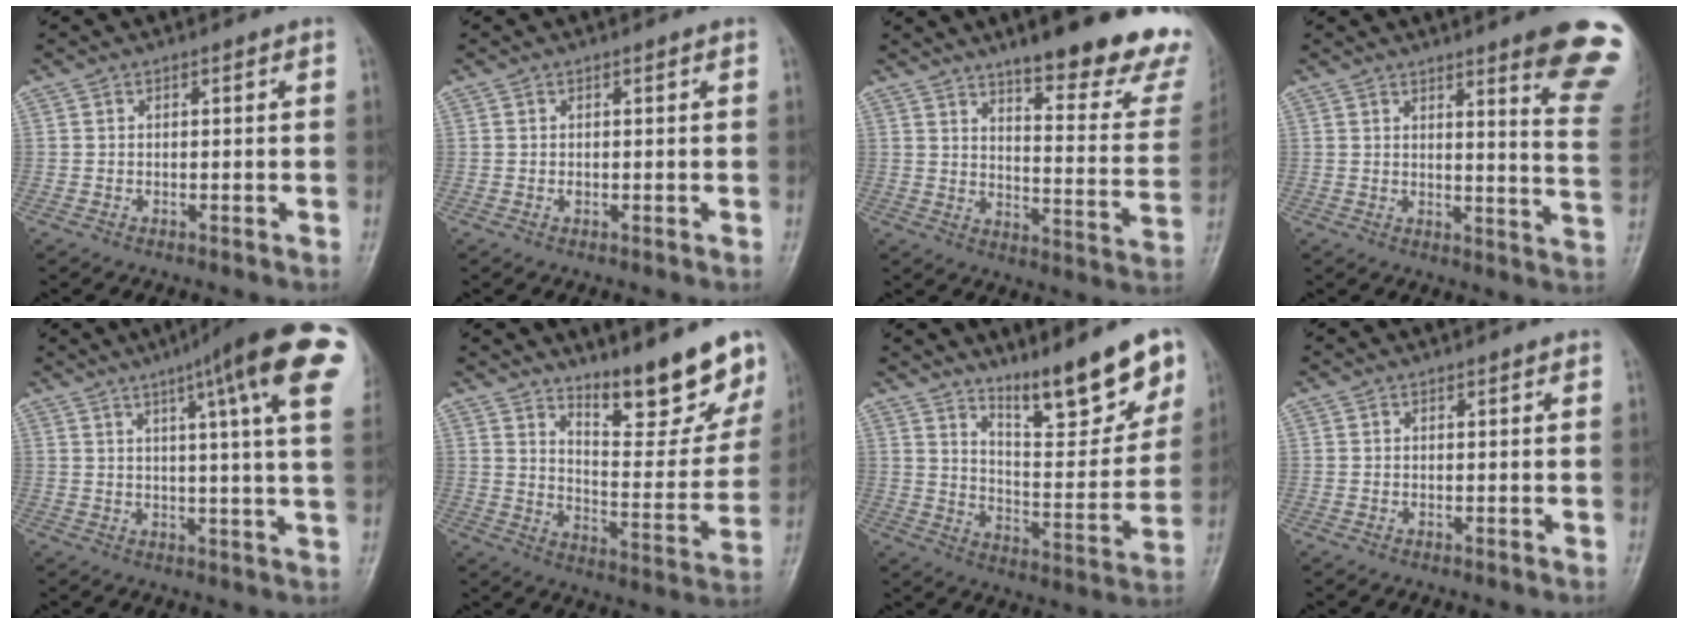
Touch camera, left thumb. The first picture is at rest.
{"total": 0.6, "force": [0.0, 0.4, 0.5], "torque": [-0.007, 0.003, 0.001]}
{"total": 22.5, "force": [15.8, 5.2, 15.3], "torque": [-0.164, -0.089, 0.206]}
{"total": 17.1, "force": [11.0, 1.4, 12.9], "torque": [-0.132, -0.069, 0.130]}
{"total": 19.6, "force": [9.2, 2.2, 17.2], "torque": [-0.229, -0.011, 0.102]}
{"total": 16.3, "force": [12.5, 4.1, 9.7], "torque": [-0.094, -0.097, 0.193]}
{"total": 16.6, "force": [11.7, 4.1, 11.1], "torque": [-0.124, -0.078, 0.190]}
{"total": 0.6, "force": [0.5, 0.2, 0.4], "torque": [-0.006, -0.002, 0.005]}